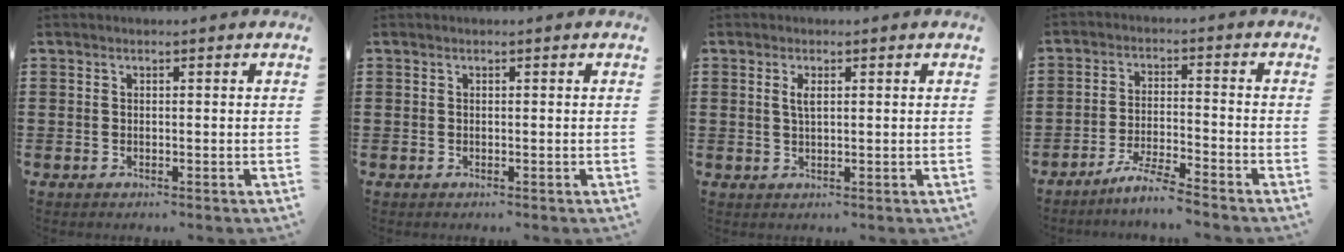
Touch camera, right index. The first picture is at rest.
{"total": 0.0}
{"total": 1.8, "force": [0.5, 0.6, 1.7], "torque": [-0.034, 0.003, 0.008]}
{"total": 5.1, "force": [-4.8, -0.3, 1.9], "torque": [-0.047, -0.006, -0.094]}